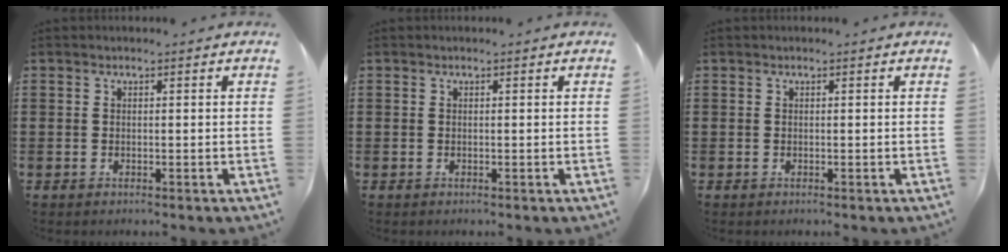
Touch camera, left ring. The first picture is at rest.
{"total": 0.0}
{"total": 0.0}